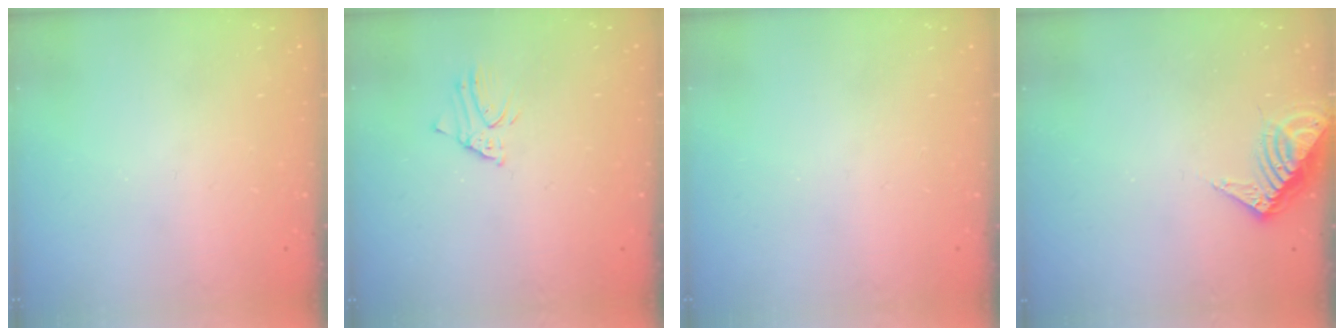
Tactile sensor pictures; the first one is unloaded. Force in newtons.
{"total": 2.3, "press": 2.3, "slide": 0.1}
{"total": 0.0}
{"total": 7.6, "press": 7.6, "slide": 0.7}